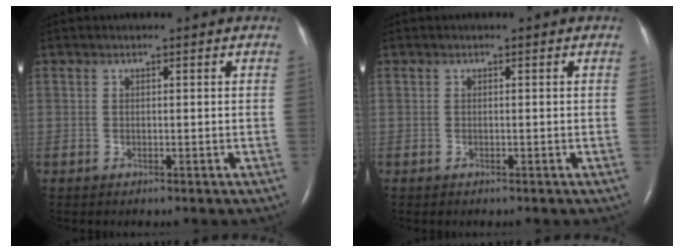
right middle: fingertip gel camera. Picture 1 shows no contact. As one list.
[{"total": 0.0}]